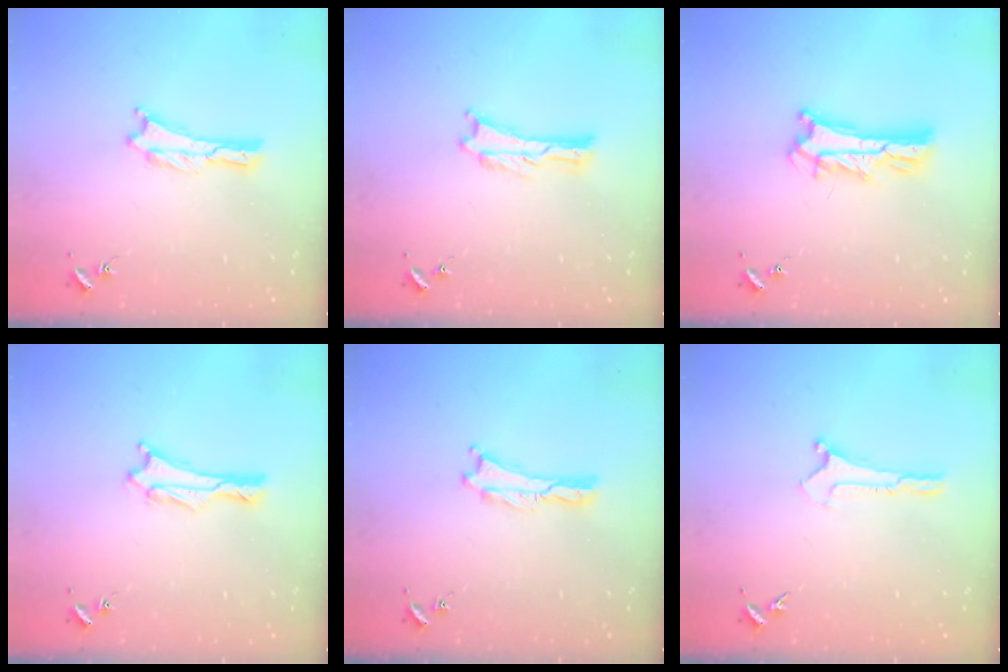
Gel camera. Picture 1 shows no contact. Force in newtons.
{"total": 0.0}
{"total": 5.2, "press": 5.2, "slide": 0.5}
{"total": 1.9, "press": 1.9, "slide": 0.1}
{"total": 0.0}
{"total": 0.0}